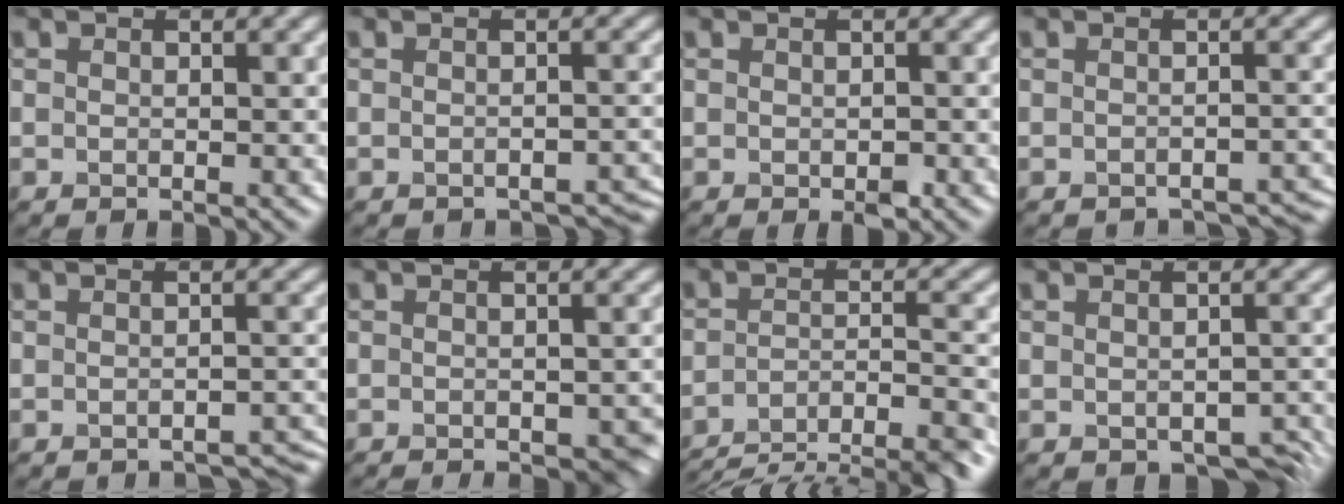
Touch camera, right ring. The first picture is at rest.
{"total": 1.8, "force": [-1.7, 0.5, 0.4], "torque": [0.000, -0.003, -0.016]}
{"total": 0.8, "force": [-0.3, 0.4, 0.6], "torque": [-0.008, -0.002, -0.003]}
{"total": 2.7, "force": [-2.6, 0.5, 0.5], "torque": [-0.002, -0.005, -0.025]}
{"total": 2.2, "force": [-2.2, 0.2, 0.4], "torque": [0.002, 0.001, -0.023]}
{"total": 3.3, "force": [-2.5, 1.2, 1.8], "torque": [-0.022, -0.007, -0.022]}
{"total": 10.3, "force": [-9.1, 2.4, 4.3], "torque": [-0.063, -0.011, -0.128]}
{"total": 3.1, "force": [-1.6, 1.9, 2.0], "torque": [-0.019, -0.014, -0.014]}